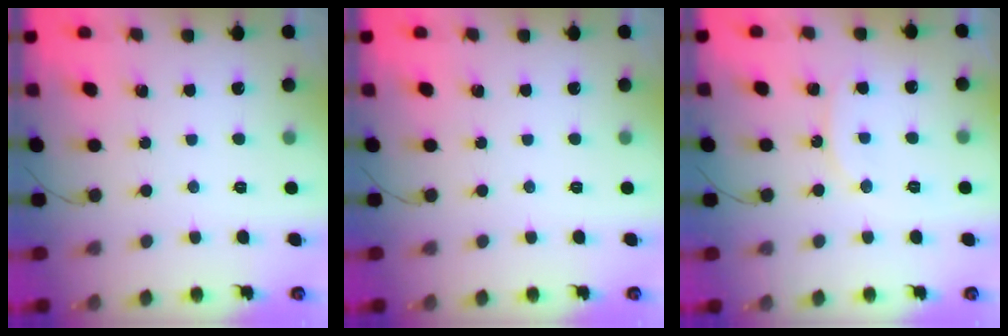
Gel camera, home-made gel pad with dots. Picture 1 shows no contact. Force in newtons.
{"total": 0.0}
{"total": 7.8, "press": 7.8, "slide": 0.5}